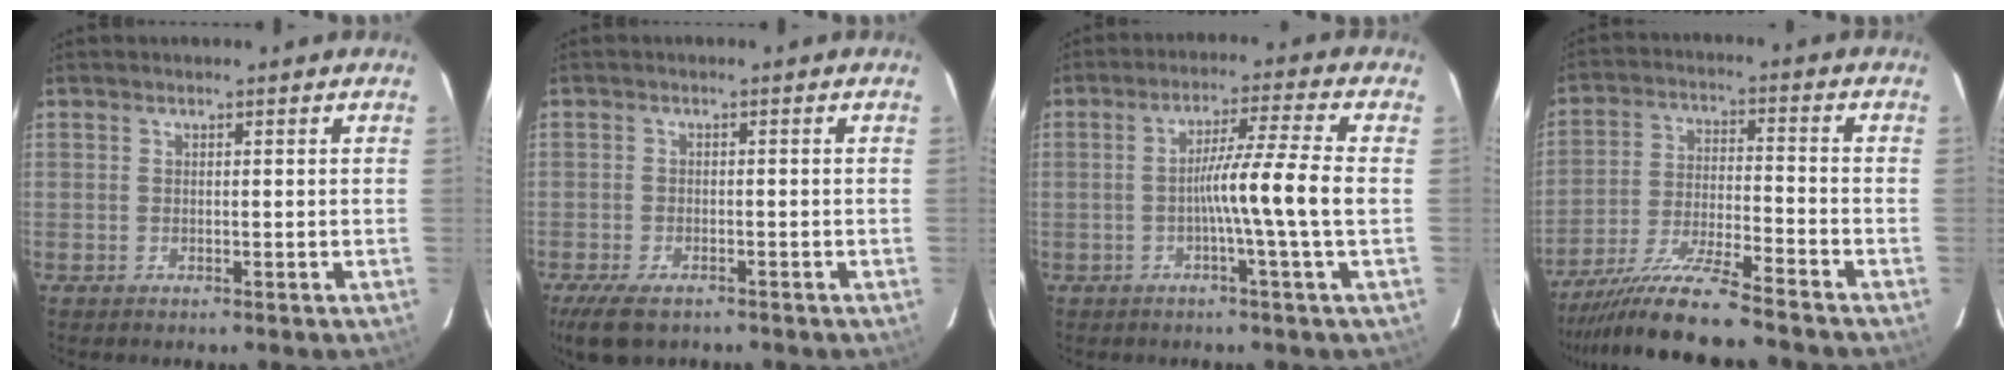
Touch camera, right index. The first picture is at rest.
{"total": 6.1, "force": [-4.4, 2.6, 3.3], "torque": [-0.063, -0.010, -0.069]}
{"total": 8.4, "force": [-1.3, -2.0, 8.1], "torque": [-0.136, 0.006, -0.023]}
{"total": 12.3, "force": [-10.6, -0.3, 6.1], "torque": [-0.108, -0.017, -0.189]}